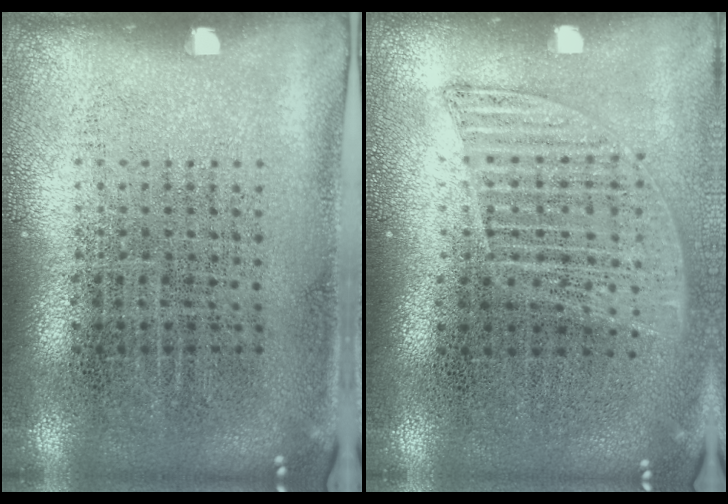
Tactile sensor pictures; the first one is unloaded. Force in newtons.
{"total": 1.2, "press": 1.1, "slide": 0.4}